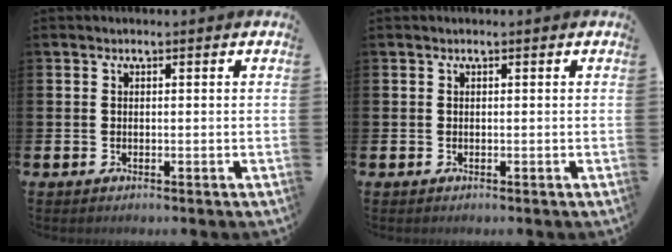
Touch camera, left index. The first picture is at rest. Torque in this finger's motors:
{"motor_torque": [0.00, 0.00, 0.00, -0.01]}